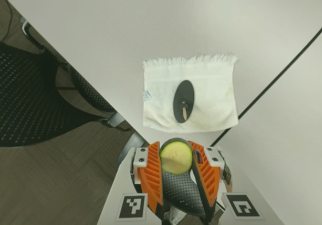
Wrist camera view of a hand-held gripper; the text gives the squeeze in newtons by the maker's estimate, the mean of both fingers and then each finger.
{"total": 8.8, "left": 8.7, "right": 8.9}